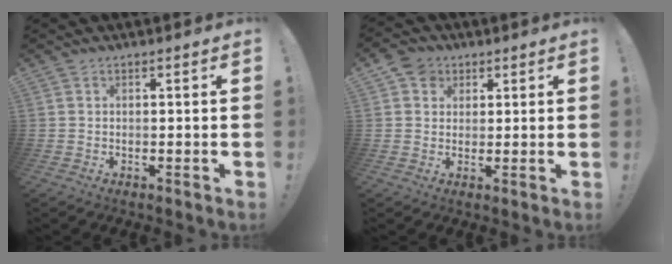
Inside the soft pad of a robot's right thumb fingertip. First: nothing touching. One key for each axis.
{"total": 5.7, "fx": 1.9, "fy": 5.1, "fz": 1.5, "tx": -0.022, "ty": -0.005, "tz": 0.036}